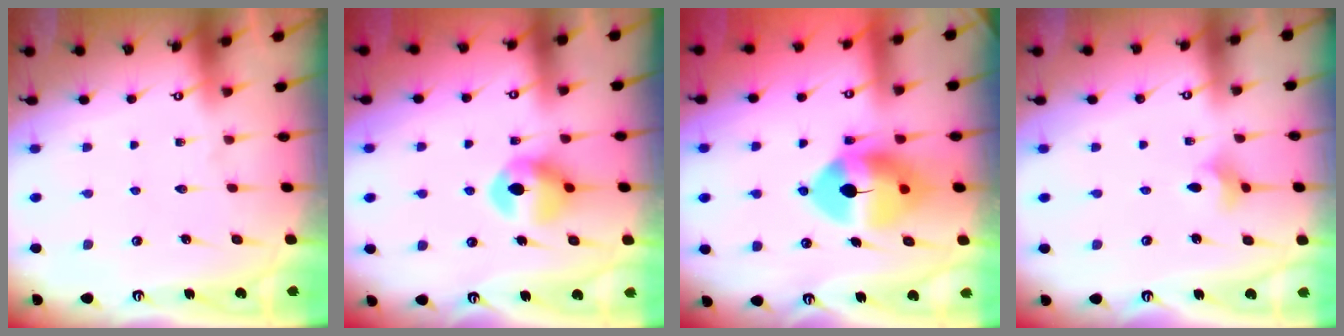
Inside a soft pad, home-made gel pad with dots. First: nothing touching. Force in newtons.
{"total": 9.5, "press": 9.5, "slide": 0.2}
{"total": 12.0, "press": 11.8, "slide": 2.2}
{"total": 4.2, "press": 4.1, "slide": 0.8}